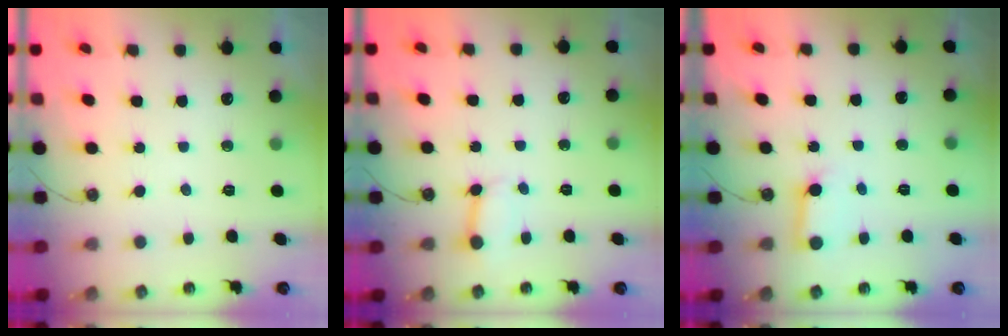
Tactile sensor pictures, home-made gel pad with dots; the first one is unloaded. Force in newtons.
{"total": 2.5, "press": 2.5, "slide": 0.0}
{"total": 5.0, "press": 4.9, "slide": 0.6}